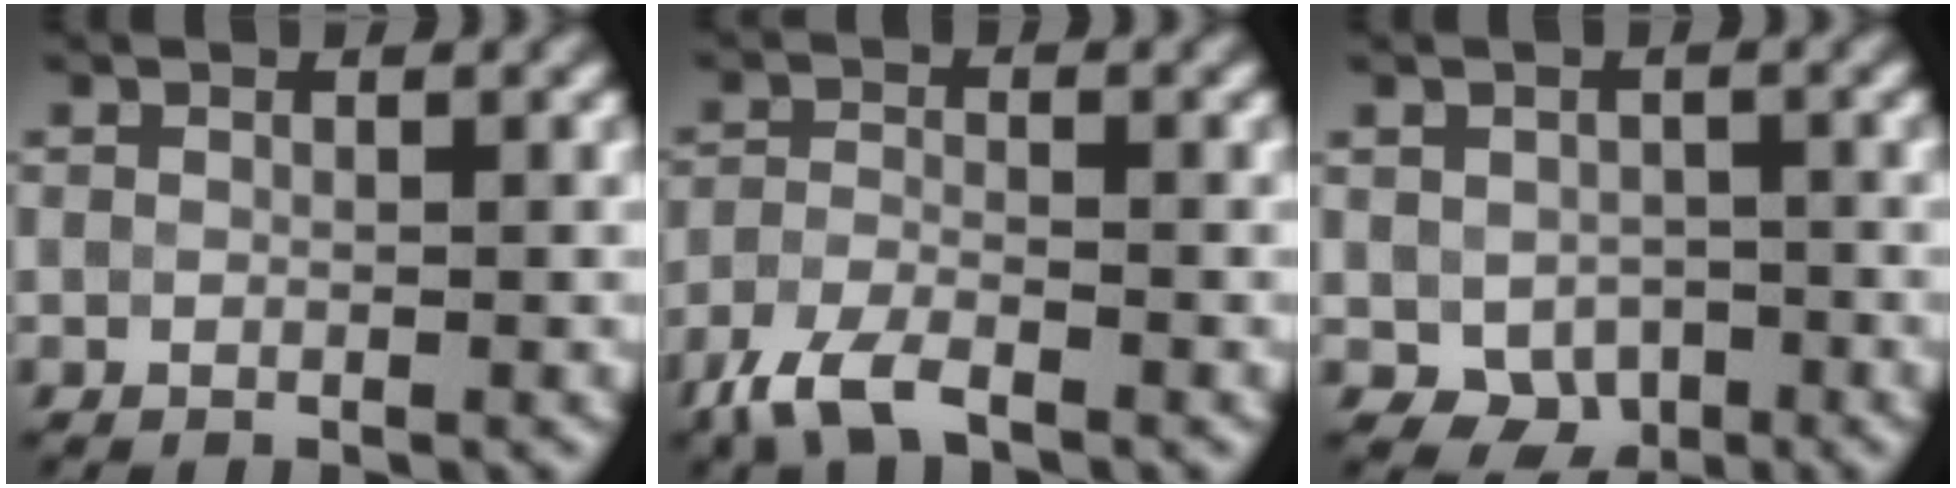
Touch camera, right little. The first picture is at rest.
{"total": 4.0, "force": [-2.9, 1.3, 2.3], "torque": [-0.054, -0.009, -0.066]}
{"total": 3.8, "force": [-1.1, 3.0, 2.1], "torque": [-0.035, -0.015, -0.014]}